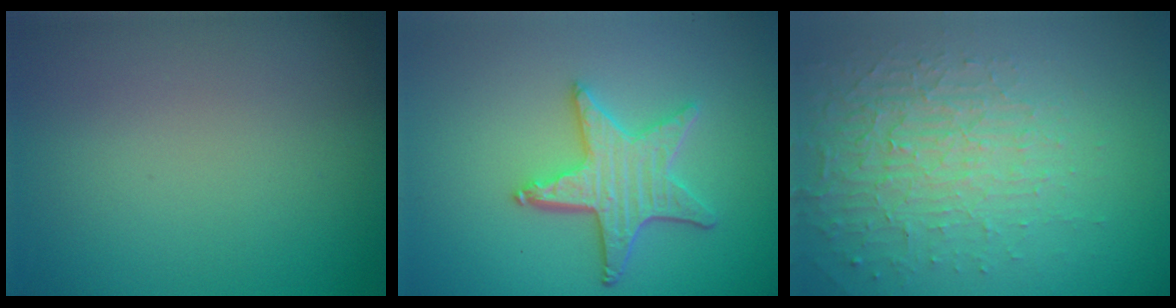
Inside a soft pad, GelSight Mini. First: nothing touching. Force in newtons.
{"total": 4.1, "press": 3.6, "slide": 2.0}
{"total": 5.5, "press": 3.2, "slide": 4.5}